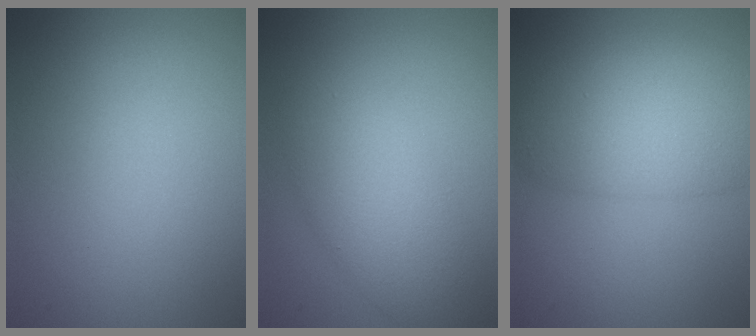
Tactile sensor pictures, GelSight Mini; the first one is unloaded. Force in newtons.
{"total": 4.9, "press": 4.9, "slide": 0.2}
{"total": 6.6, "press": 6.6, "slide": 0.2}